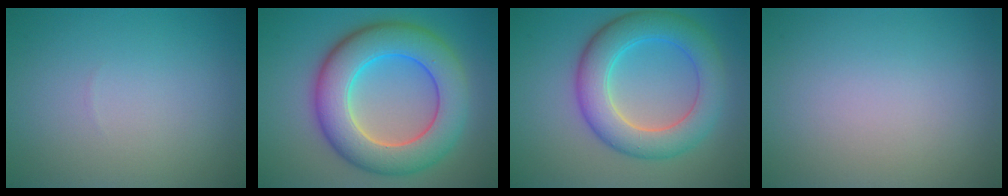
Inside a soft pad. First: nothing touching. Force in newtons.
{"total": 9.7, "press": 9.7, "slide": 0.3}
{"total": 6.9, "press": 6.9, "slide": 0.2}
{"total": 0.0}